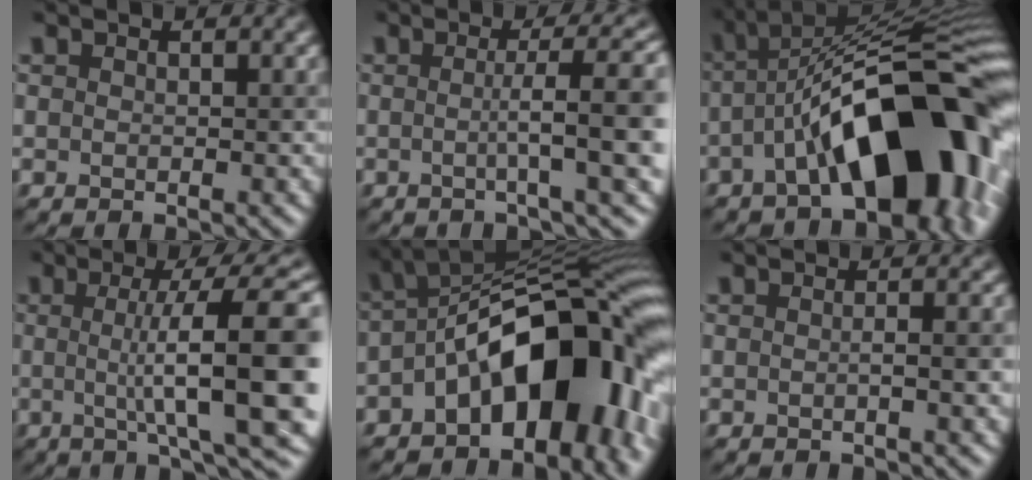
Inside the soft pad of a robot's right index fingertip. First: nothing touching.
{"total": 7.0, "force": [0.3, 1.1, 6.9], "torque": [-0.089, 0.012, 0.008]}
{"total": 13.7, "force": [-4.4, 6.1, 11.4], "torque": [-0.150, 0.008, -0.067]}
{"total": 12.7, "force": [0.6, 3.0, 12.3], "torque": [-0.143, 0.009, 0.012]}
{"total": 14.0, "force": [-3.7, 7.2, 11.4], "torque": [-0.123, 0.013, -0.067]}
{"total": 2.3, "force": [-0.3, 0.6, 2.2], "torque": [-0.021, 0.004, -0.003]}